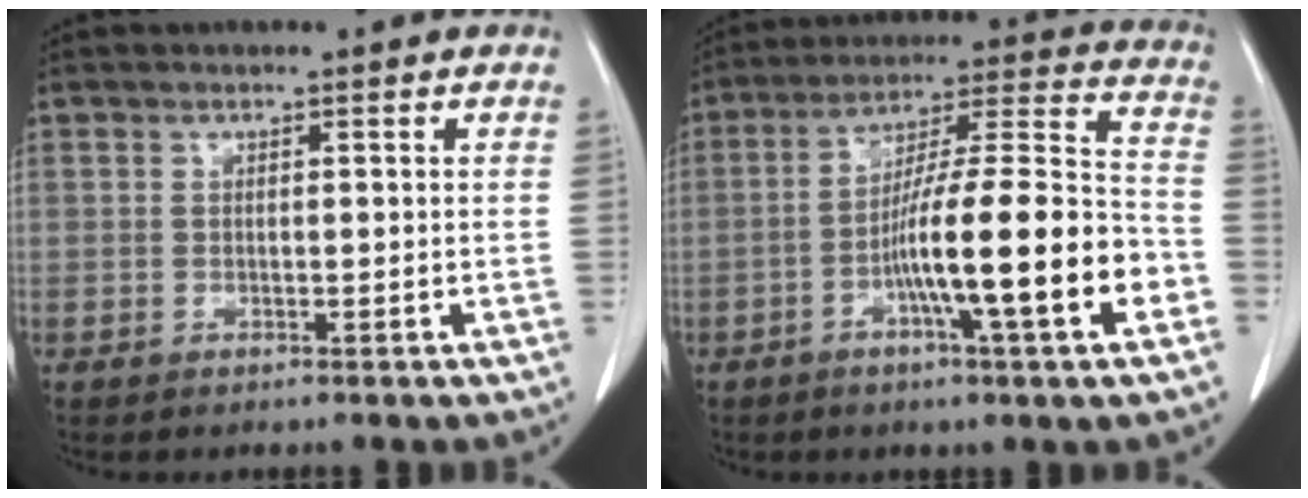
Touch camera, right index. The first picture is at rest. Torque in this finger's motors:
{"motor_torque": [2.14, 0.00, 1.05, 0.21]}